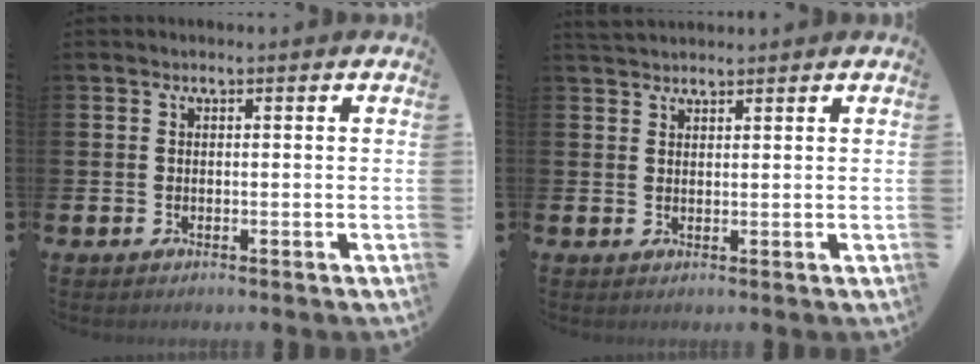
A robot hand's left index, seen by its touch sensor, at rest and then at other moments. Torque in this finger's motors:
{"motor_torque": [-0.08, -0.06, 0.06, 0.06]}